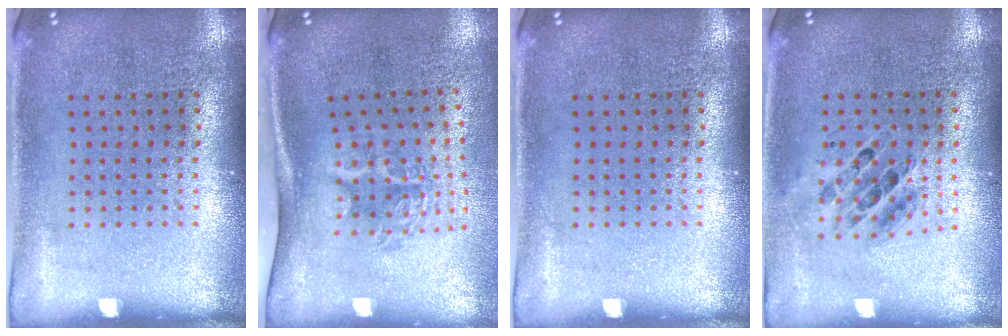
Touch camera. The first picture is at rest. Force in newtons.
{"total": 1.9, "press": 1.3, "slide": 1.4}
{"total": 0.0}
{"total": 0.7, "press": 0.7, "slide": 0.1}